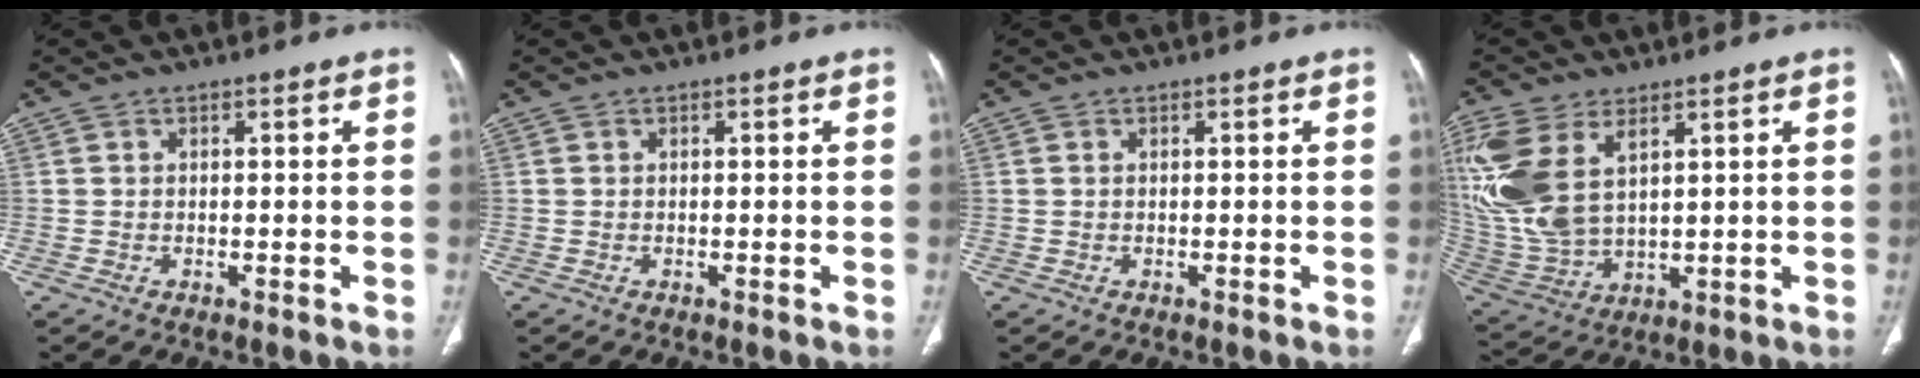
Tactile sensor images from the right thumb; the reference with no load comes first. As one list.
[{"total": 0.0}, {"total": 0.0}, {"total": 16.0, "force": [6.1, 8.7, 12.0], "torque": [-0.280, -0.014, 0.137]}]